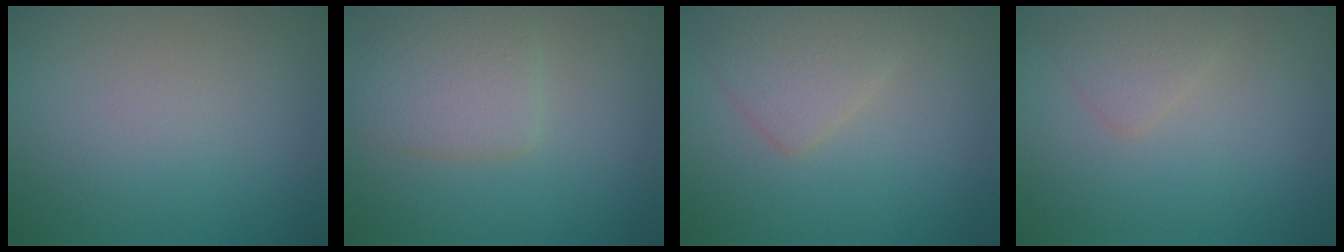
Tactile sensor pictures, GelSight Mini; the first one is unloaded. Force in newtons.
{"total": 3.3, "press": 3.3, "slide": 0.1}
{"total": 2.7, "press": 2.7, "slide": 0.2}
{"total": 1.5, "press": 1.5, "slide": 0.1}